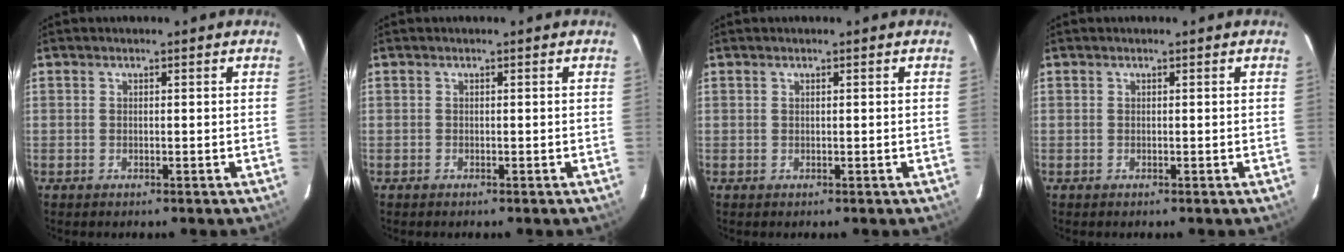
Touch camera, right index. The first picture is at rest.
{"total": 0.0}
{"total": 0.0}
{"total": 0.0}